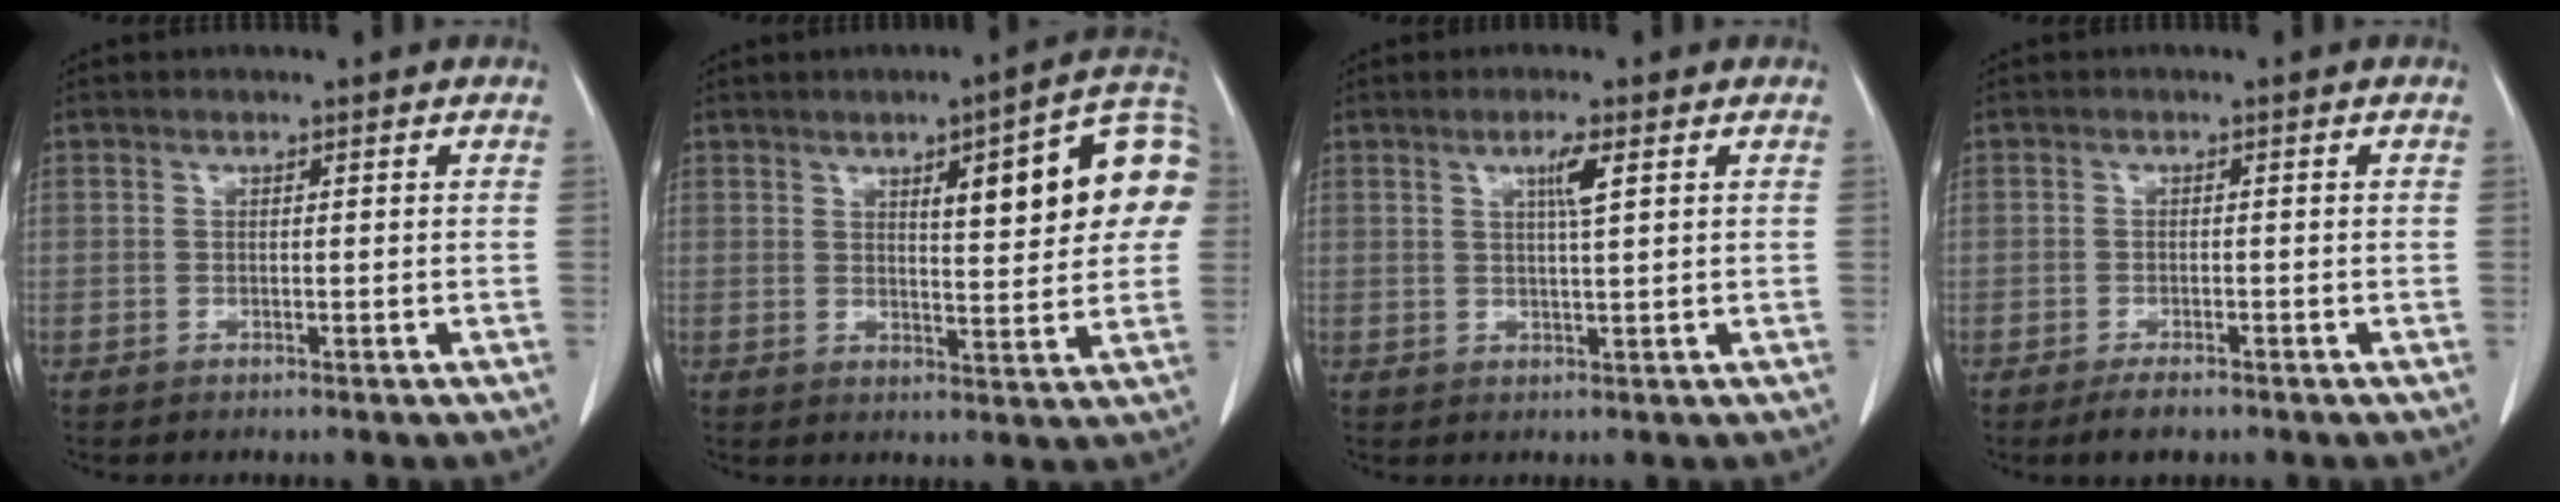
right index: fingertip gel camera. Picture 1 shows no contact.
{"total": 14.1, "force": [3.5, 2.8, 13.3], "torque": [-0.169, 0.027, 0.041]}
{"total": 3.1, "force": [1.2, -0.2, 2.9], "torque": [-0.053, -0.002, 0.021]}
{"total": 2.6, "force": [-1.9, 1.0, 1.4], "torque": [-0.030, -0.003, -0.028]}